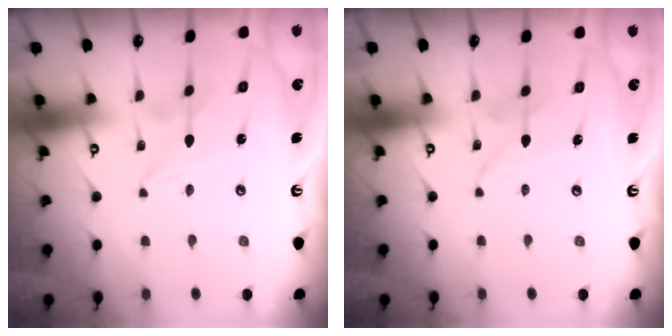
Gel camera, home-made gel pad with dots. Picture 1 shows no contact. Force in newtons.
{"total": 0.9, "press": 0.9, "slide": 0.2}